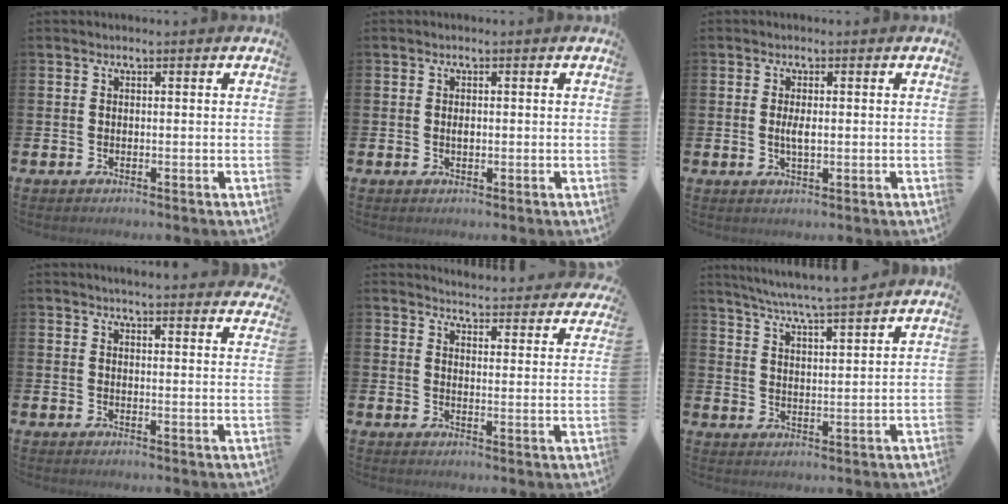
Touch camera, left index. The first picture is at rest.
{"total": 0.8, "force": [0.0, 0.5, 0.7], "torque": [-0.008, 0.000, -0.002]}
{"total": 2.2, "force": [0.1, 0.8, 2.0], "torque": [-0.033, -0.001, -0.001]}
{"total": 3.4, "force": [3.4, -0.2, 0.1], "torque": [-0.004, -0.018, 0.061]}
{"total": 4.7, "force": [4.7, 0.4, 0.2], "torque": [-0.007, -0.038, 0.080]}
{"total": 6.1, "force": [5.8, -0.4, 1.8], "torque": [-0.055, -0.034, 0.102]}